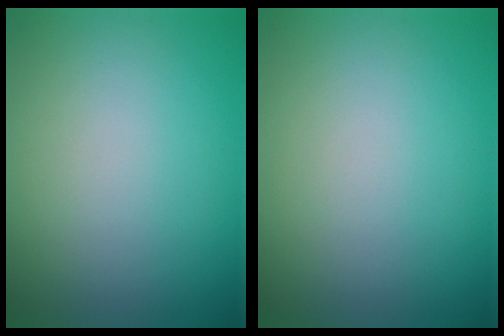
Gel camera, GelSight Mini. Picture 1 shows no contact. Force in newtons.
{"total": 0.0}